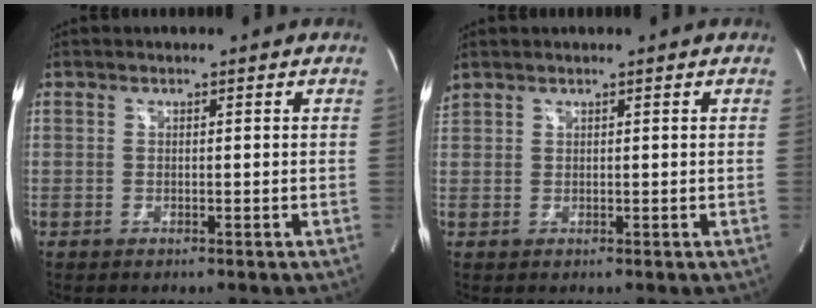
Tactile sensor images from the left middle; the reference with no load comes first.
{"total": 1.3, "force": [1.2, 0.2, 0.3], "torque": [-0.021, 0.021, 0.031]}